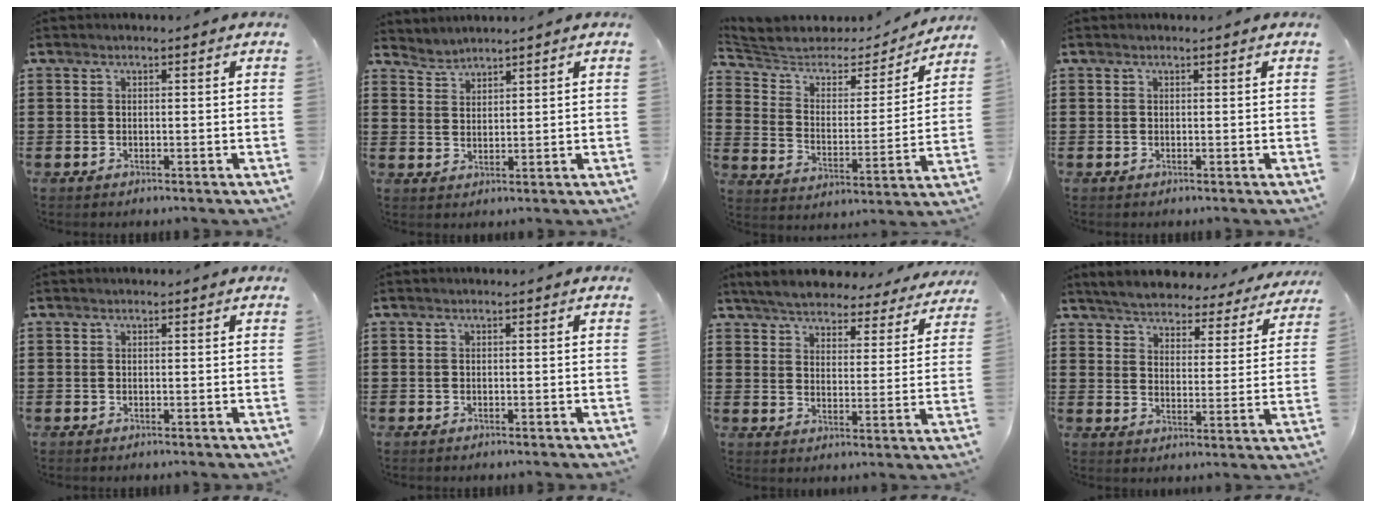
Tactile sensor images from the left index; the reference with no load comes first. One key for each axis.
{"total": 2.2, "fx": 2.2, "fy": 0.1, "fz": -0.6, "tx": 0.002, "ty": -0.006, "tz": 0.041}
{"total": 4.8, "fx": 3.9, "fy": 2.4, "fz": 1.4, "tx": -0.057, "ty": -0.029, "tz": 0.061}
{"total": 0.0}
{"total": 0.0}
{"total": 0.0}
{"total": 5.2, "fx": 5.1, "fy": 0.4, "fz": 0.8, "tx": -0.043, "ty": -0.032, "tz": 0.087}
{"total": 4.3, "fx": 4.3, "fy": -0.1, "fz": 0.1, "tx": -0.030, "ty": -0.037, "tz": 0.070}